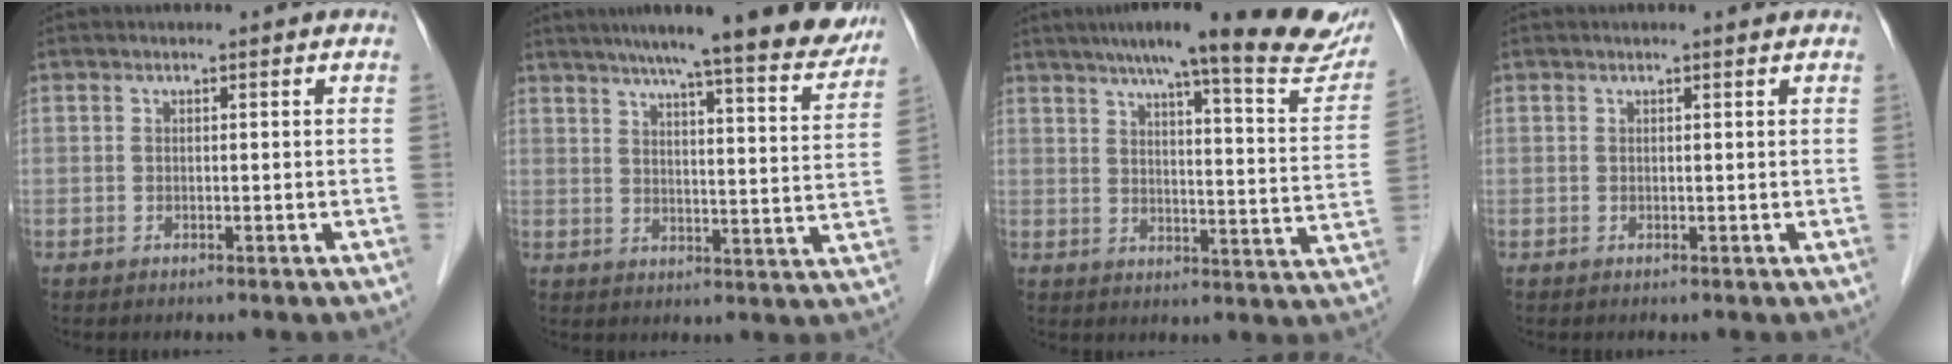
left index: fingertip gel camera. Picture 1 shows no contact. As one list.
[{"total": 19.1, "force": [16.6, 1.4, 9.2], "torque": [-0.122, -0.018, 0.207]}, {"total": 23.9, "force": [19.9, 1.7, 13.1], "torque": [-0.179, -0.030, 0.241]}, {"total": 0.7, "force": [0.6, -0.1, 0.4], "torque": [-0.013, 0.002, 0.013]}]